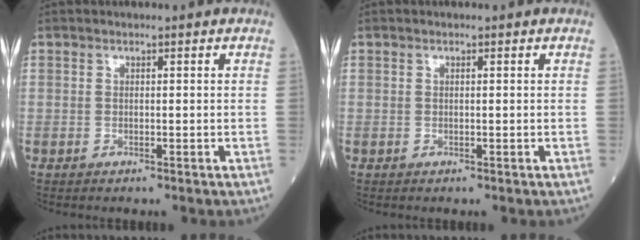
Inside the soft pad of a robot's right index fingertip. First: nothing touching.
{"total": 0.0}